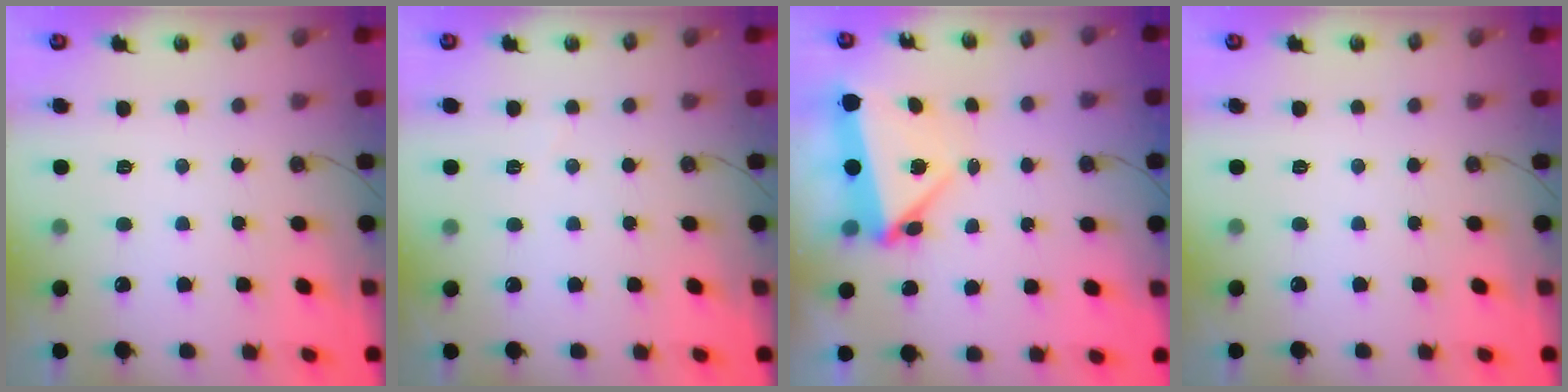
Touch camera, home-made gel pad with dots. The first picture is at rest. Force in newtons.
{"total": 2.1, "press": 1.9, "slide": 0.7}
{"total": 8.0, "press": 5.0, "slide": 6.2}
{"total": 0.0}